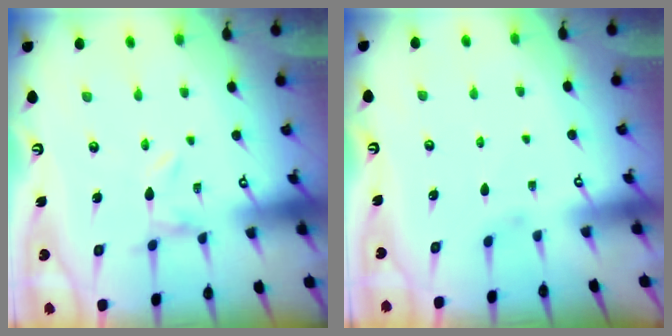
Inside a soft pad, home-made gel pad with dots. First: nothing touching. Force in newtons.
{"total": 1.0, "press": 0.9, "slide": 0.4}